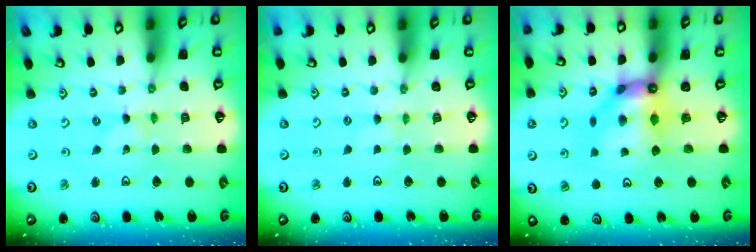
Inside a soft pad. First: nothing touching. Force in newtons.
{"total": 1.3, "press": 1.3, "slide": 0.4}
{"total": 10.9, "press": 10.9, "slide": 1.0}